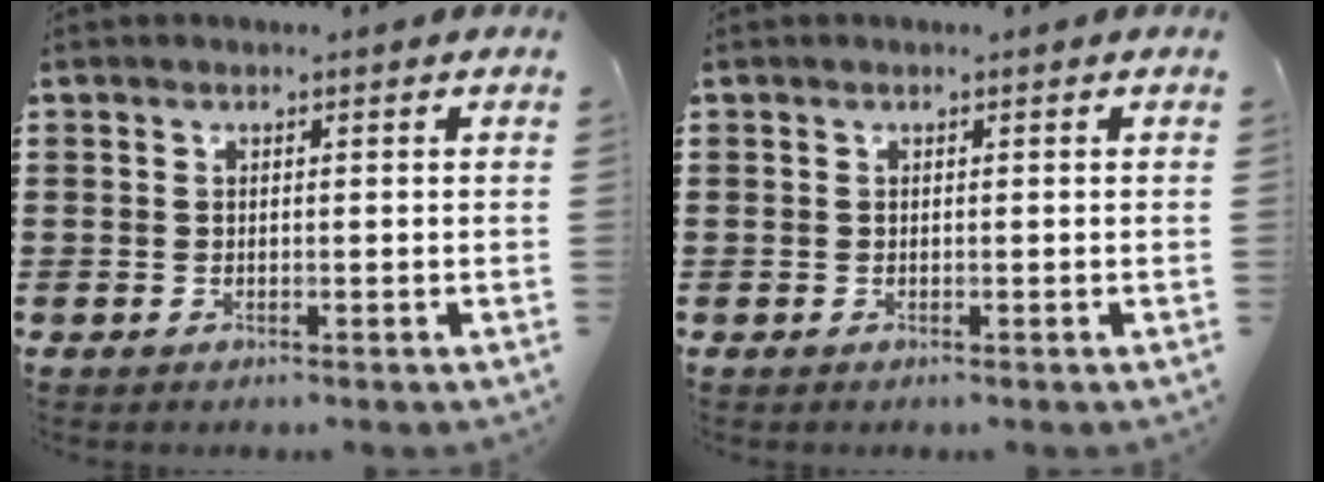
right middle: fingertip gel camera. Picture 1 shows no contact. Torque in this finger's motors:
{"motor_torque": [0.03, -0.03, -0.01, 0.00]}